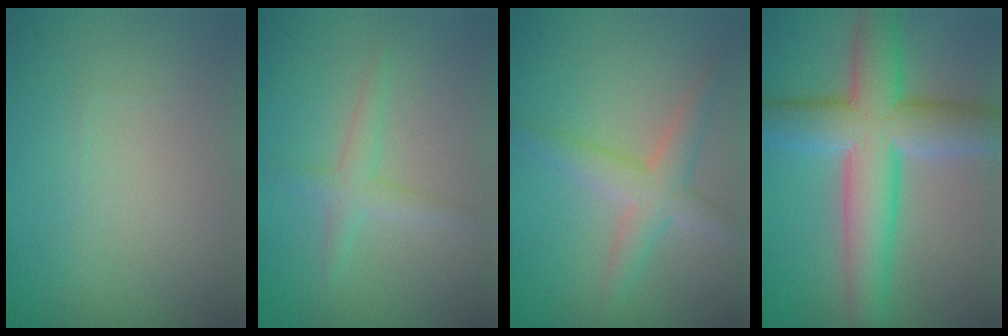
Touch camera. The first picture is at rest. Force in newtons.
{"total": 1.9, "press": 1.9, "slide": 0.1}
{"total": 3.5, "press": 3.5, "slide": 0.2}
{"total": 9.4, "press": 9.4, "slide": 0.3}